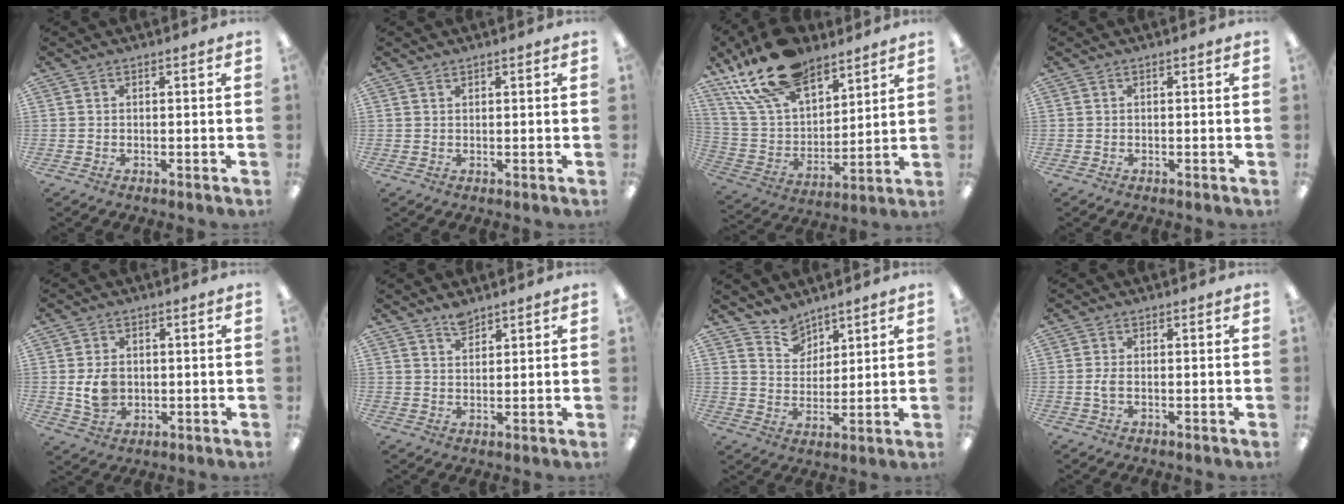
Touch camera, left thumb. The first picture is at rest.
{"total": 0.7, "force": [0.6, 0.2, 0.1], "torque": [-0.002, 0.001, 0.012]}
{"total": 21.3, "force": [14.8, 11.1, 10.6], "torque": [-0.202, -0.070, 0.270]}
{"total": 0.0}
{"total": 6.3, "force": [0.1, 4.8, 4.1], "torque": [-0.074, -0.001, 0.002]}
{"total": 3.2, "force": [2.9, 1.0, 0.8], "torque": [-0.003, -0.016, 0.052]}
{"total": 7.5, "force": [6.3, 4.0, 0.1], "torque": [-0.009, -0.045, 0.122]}
{"total": 2.4, "force": [-0.1, 1.0, 2.2], "torque": [-0.047, 0.001, -0.005]}